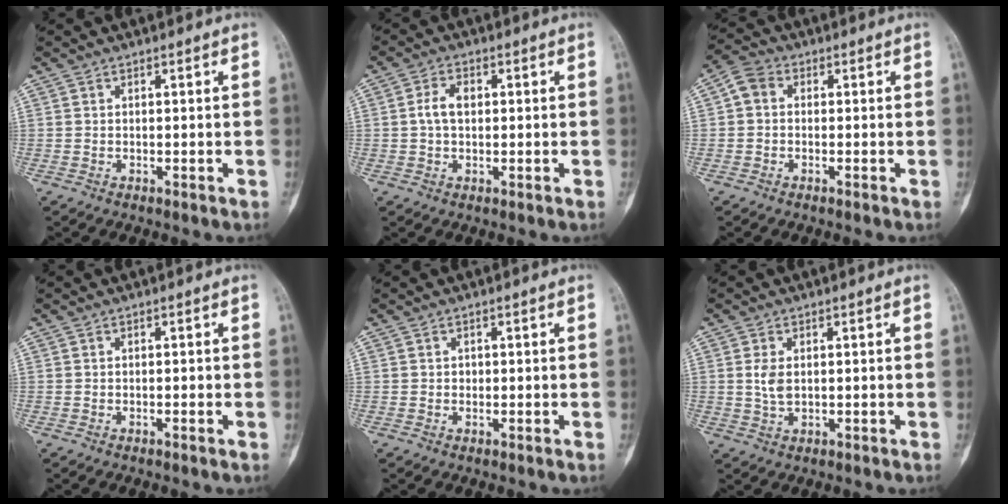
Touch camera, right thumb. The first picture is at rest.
{"total": 4.0, "force": [0.4, 2.5, 3.1], "torque": [-0.061, 0.009, 0.004]}
{"total": 3.9, "force": [-0.1, 3.2, 2.2], "torque": [-0.033, 0.009, -0.016]}
{"total": 0.6, "force": [-0.1, 0.2, 0.5], "torque": [-0.005, 0.000, -0.002]}
{"total": 0.7, "force": [0.0, 0.6, 0.3], "torque": [0.001, 0.002, 0.000]}
{"total": 3.1, "force": [0.5, 1.7, 2.5], "torque": [-0.052, -0.005, 0.012]}